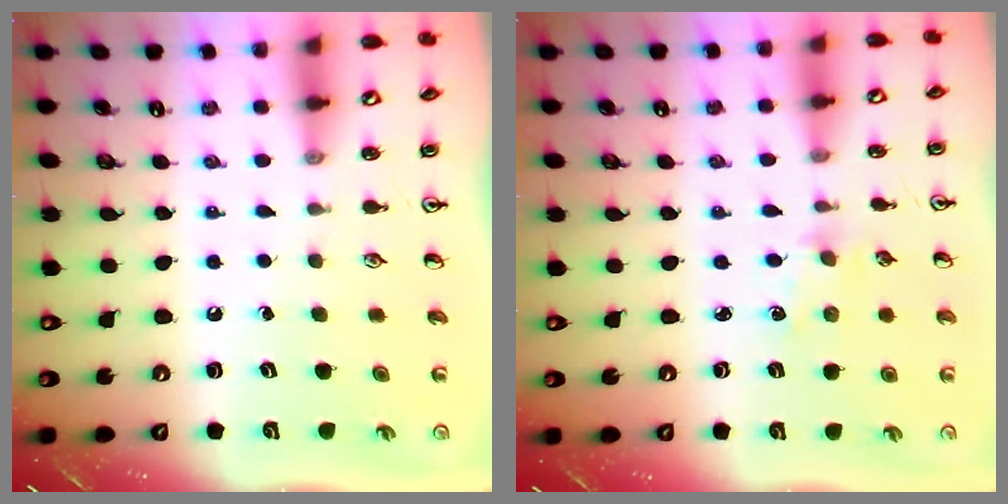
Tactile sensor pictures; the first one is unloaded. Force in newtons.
{"total": 2.2, "press": 2.1, "slide": 0.3}